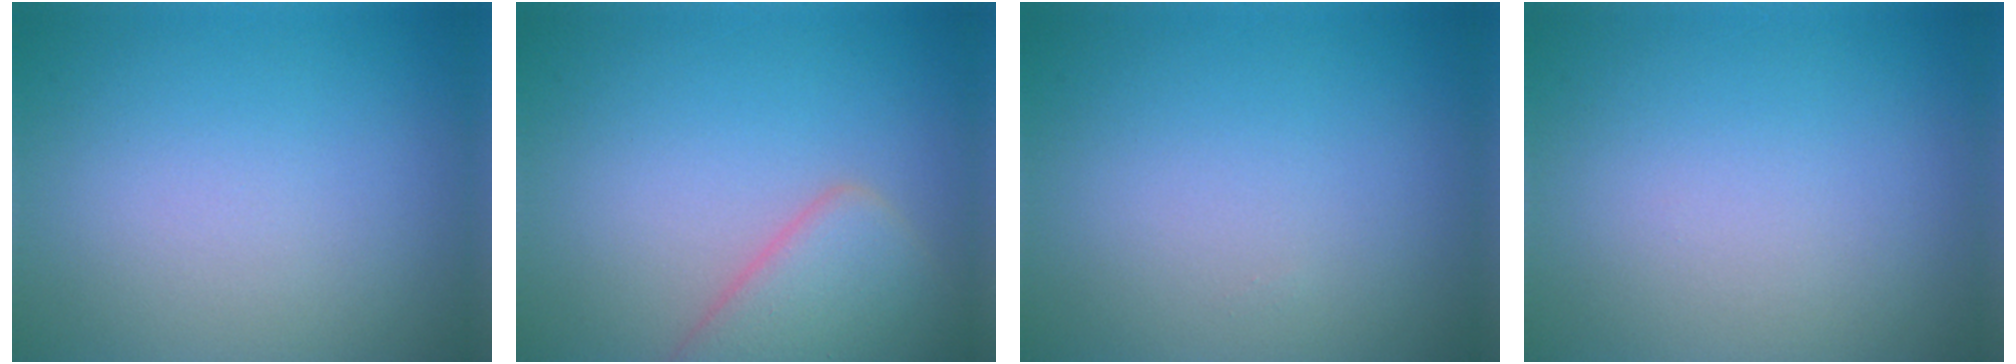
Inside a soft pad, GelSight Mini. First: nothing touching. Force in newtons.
{"total": 4.6, "press": 4.6, "slide": 0.2}
{"total": 0.0}
{"total": 0.0}